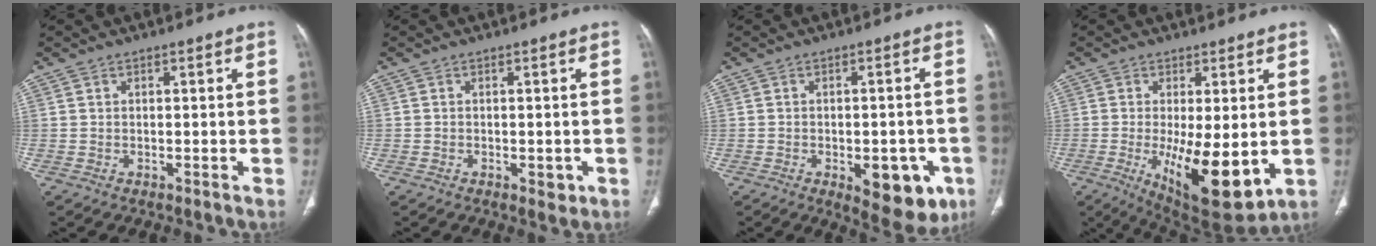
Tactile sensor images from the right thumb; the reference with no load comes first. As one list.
[{"total": 2.2, "force": [-0.7, 1.3, 1.7], "torque": [-0.014, 0.000, -0.005]}, {"total": 12.0, "force": [-4.6, 5.9, 9.5], "torque": [-0.088, 0.009, -0.047]}, {"total": 14.5, "force": [-2.6, 5.1, 13.3], "torque": [-0.210, -0.030, -0.023]}]